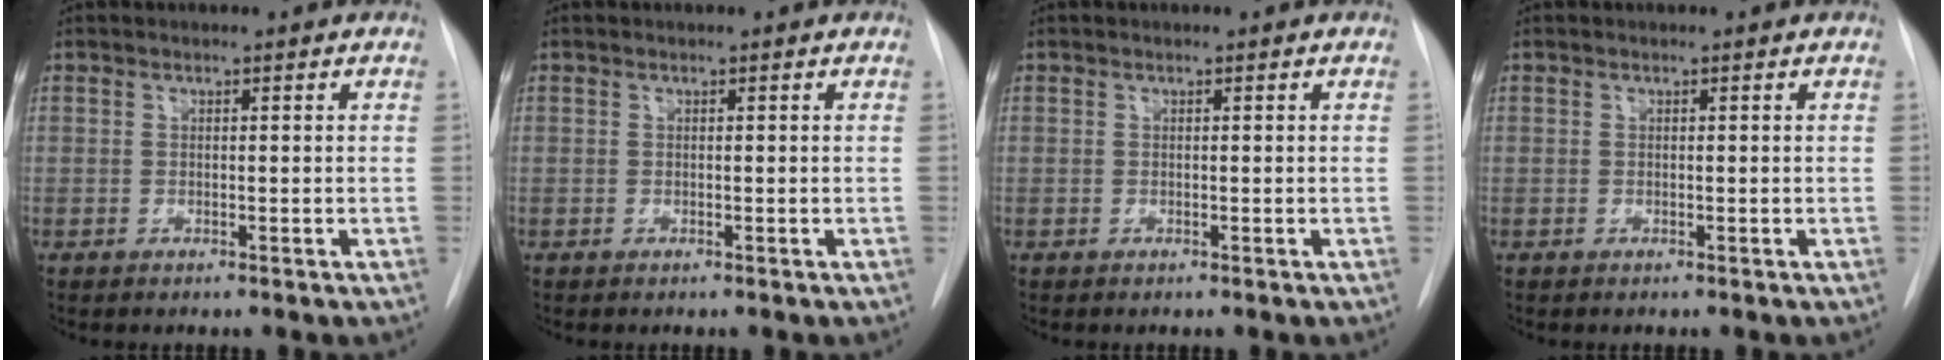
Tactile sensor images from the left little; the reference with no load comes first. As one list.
[{"total": 0.0}, {"total": 0.0}, {"total": 0.0}]